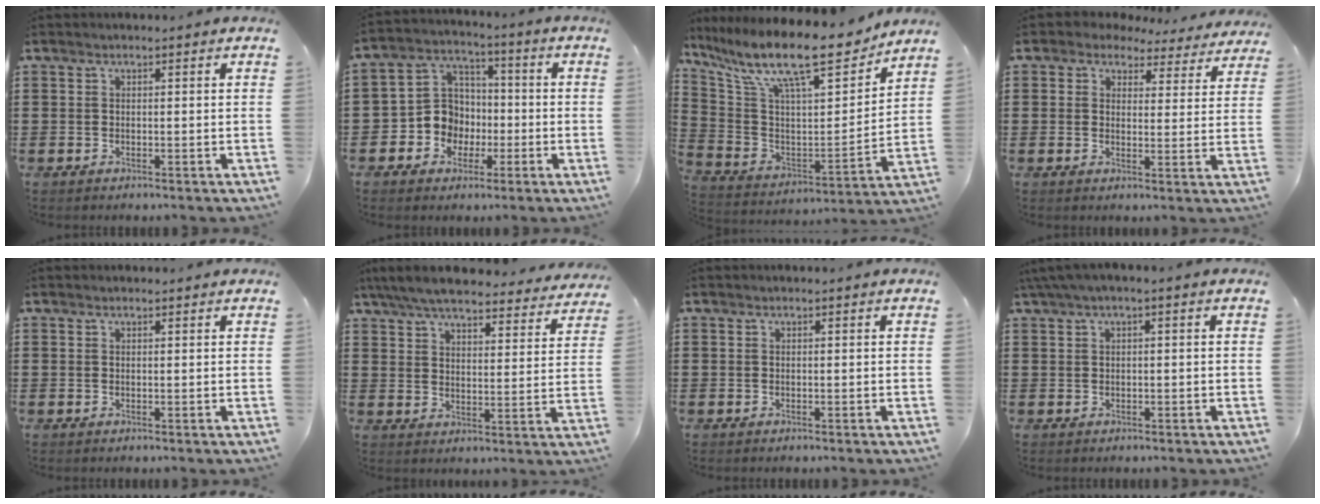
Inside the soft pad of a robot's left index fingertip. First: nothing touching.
{"total": 7.7, "force": [-2.1, 7.0, 2.3], "torque": [-0.082, 0.010, -0.042]}
{"total": 15.3, "force": [11.8, 3.0, 9.2], "torque": [-0.205, -0.075, 0.199]}
{"total": 3.6, "force": [3.2, 1.4, 0.9], "torque": [-0.026, -0.016, 0.054]}
{"total": 0.0}
{"total": 6.9, "force": [6.4, 0.7, 2.5], "torque": [-0.074, -0.031, 0.113]}
{"total": 0.0}
{"total": 1.6, "force": [-0.2, 0.3, 1.5], "torque": [-0.032, -0.005, -0.007]}